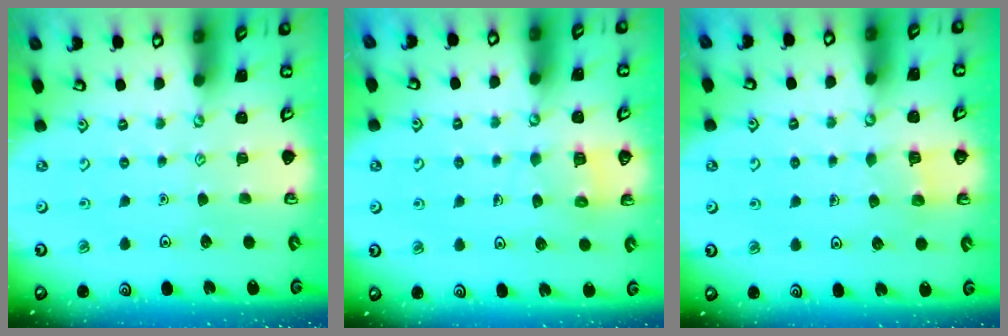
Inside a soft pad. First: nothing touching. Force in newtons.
{"total": 5.3, "press": 5.3, "slide": 0.5}
{"total": 3.8, "press": 3.7, "slide": 0.3}